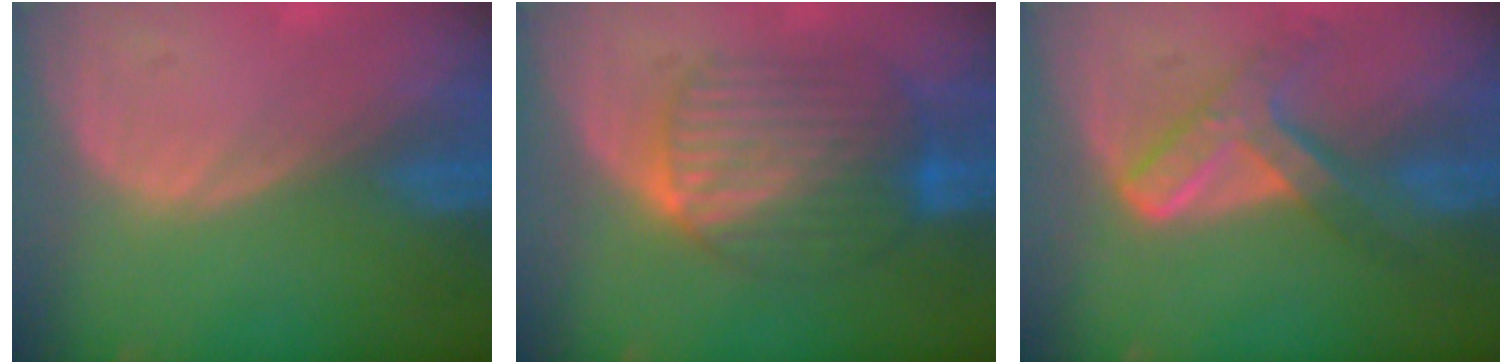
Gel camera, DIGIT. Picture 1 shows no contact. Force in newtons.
{"total": 9.5, "press": 9.4, "slide": 0.9}
{"total": 7.2, "press": 6.2, "slide": 3.8}